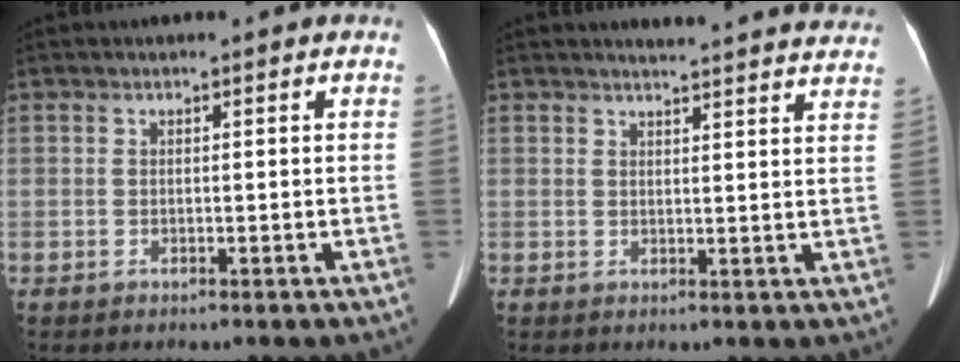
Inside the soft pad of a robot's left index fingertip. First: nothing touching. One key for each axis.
{"total": 17.2, "fx": 16.6, "fy": 1.5, "fz": 4.2, "tx": -0.043, "ty": -0.038, "tz": 0.179}